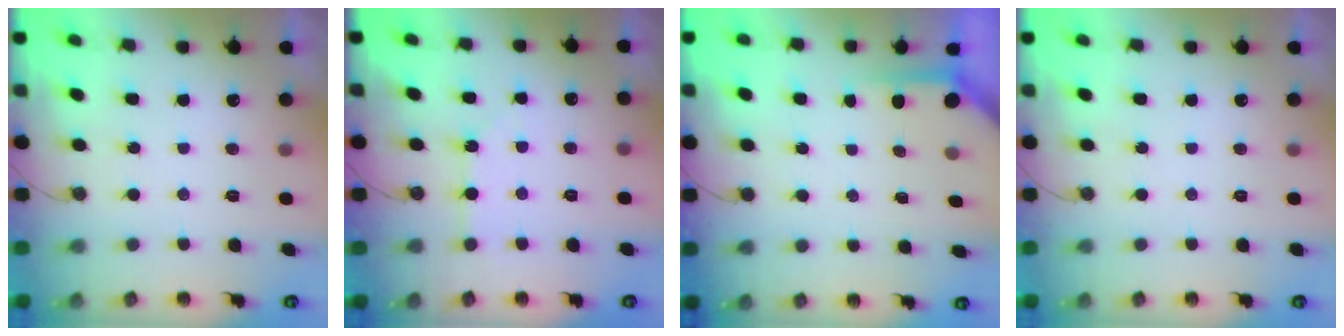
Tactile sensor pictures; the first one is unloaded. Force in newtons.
{"total": 2.5, "press": 2.5, "slide": 0.3}
{"total": 3.5, "press": 3.5, "slide": 0.2}
{"total": 0.0}